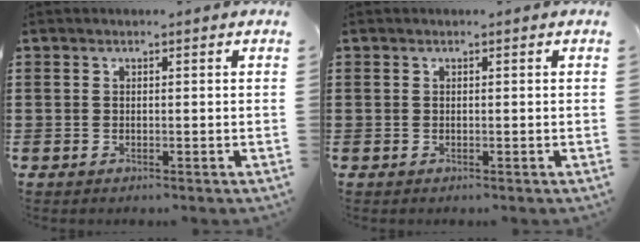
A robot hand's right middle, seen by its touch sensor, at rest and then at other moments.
{"total": 0.0}